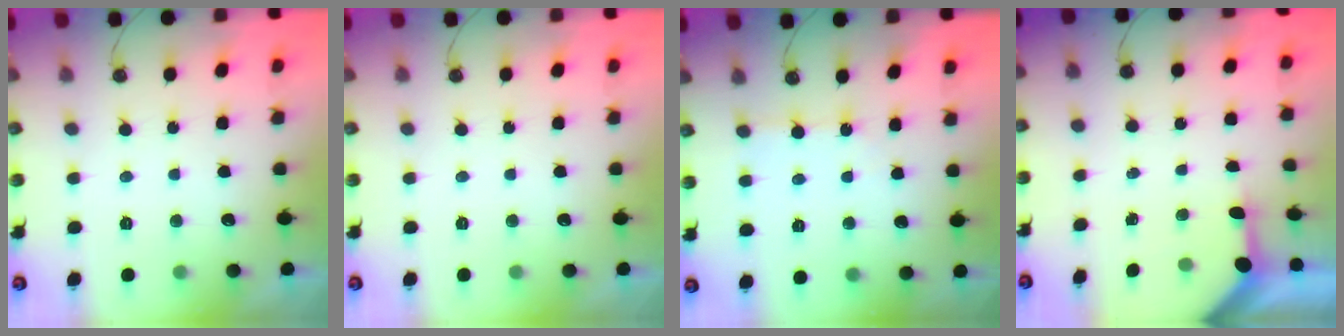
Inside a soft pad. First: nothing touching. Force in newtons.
{"total": 0.0}
{"total": 4.4, "press": 4.4, "slide": 0.5}
{"total": 3.1, "press": 3.1, "slide": 0.2}